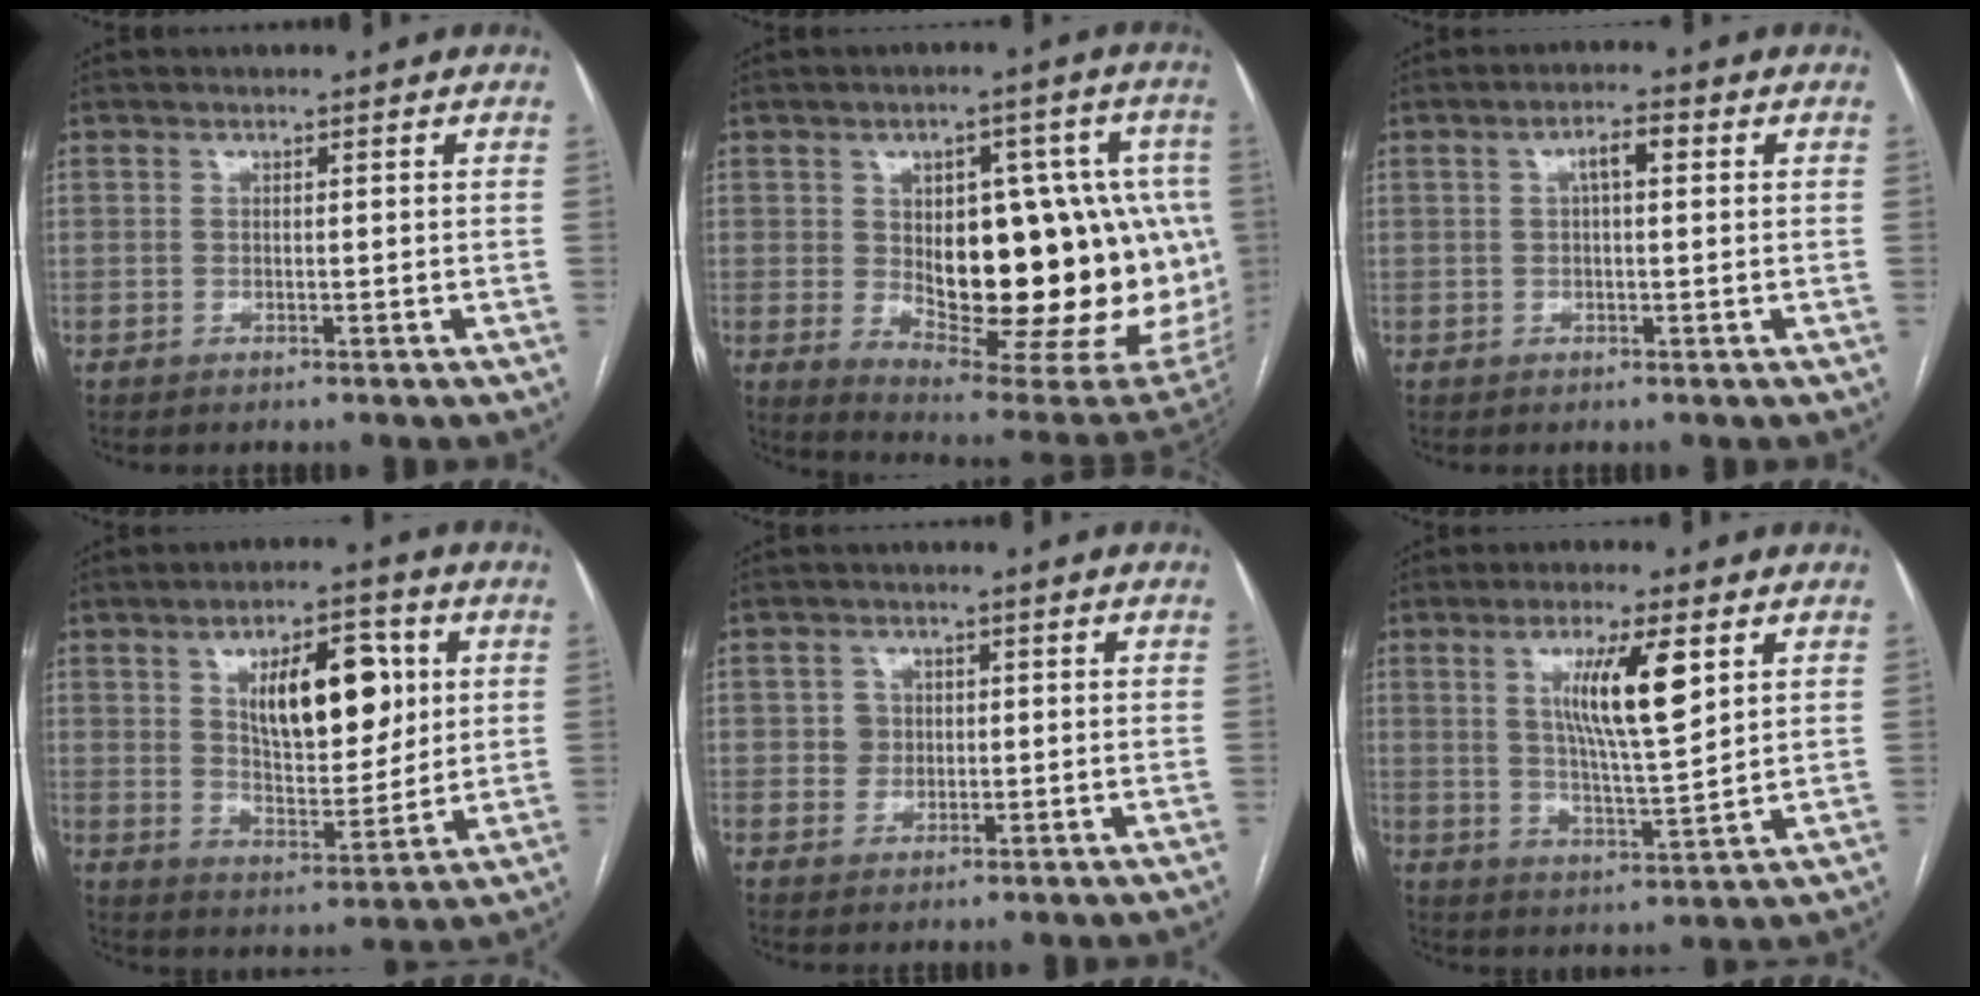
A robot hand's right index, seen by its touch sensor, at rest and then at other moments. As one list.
[{"total": 25.4, "force": [-0.6, 10.7, 23.0], "torque": [-0.257, 0.021, 0.025]}, {"total": 3.3, "force": [1.0, 0.3, 3.2], "torque": [-0.057, 0.009, 0.016]}, {"total": 13.1, "force": [4.1, 5.4, 11.2], "torque": [-0.176, 0.009, 0.072]}, {"total": 2.7, "force": [0.3, 2.6, 0.6], "torque": [-0.001, 0.009, 0.008]}, {"total": 10.1, "force": [3.7, 1.1, 9.3], "torque": [-0.166, -0.006, 0.067]}]